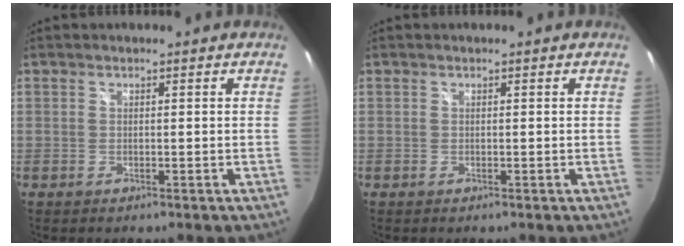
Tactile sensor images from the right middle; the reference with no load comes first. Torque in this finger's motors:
{"motor_torque": [0.21, 0.01, 0.05, 0.00]}